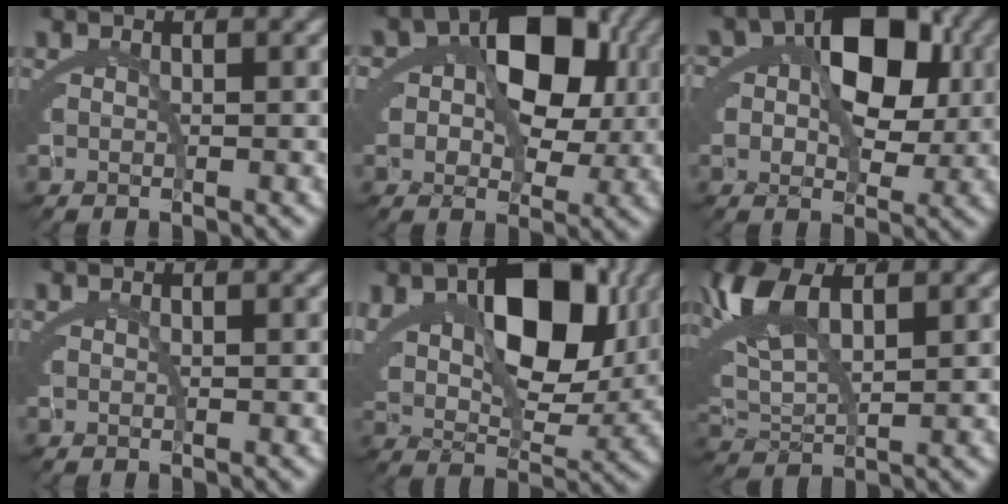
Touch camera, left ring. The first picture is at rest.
{"total": 9.4, "force": [1.7, 6.3, 6.8], "torque": [-0.118, -0.004, 0.024]}
{"total": 8.3, "force": [1.5, 5.2, 6.2], "torque": [-0.101, -0.002, 0.023]}
{"total": 0.0}
{"total": 10.1, "force": [4.9, 4.7, 7.5], "torque": [-0.124, -0.004, 0.094]}
{"total": 6.1, "force": [3.8, 2.4, 4.2], "torque": [-0.125, 0.006, 0.070]}